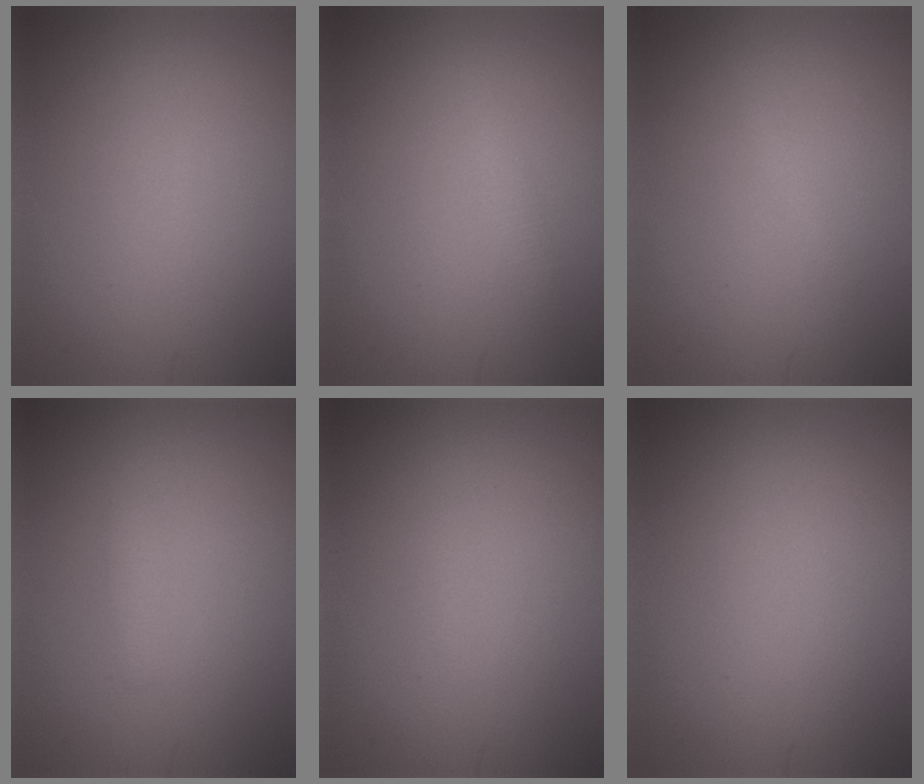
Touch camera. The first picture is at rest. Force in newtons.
{"total": 1.2, "press": 1.2, "slide": 0.0}
{"total": 0.5, "press": 0.5, "slide": 0.0}
{"total": 0.6, "press": 0.6, "slide": 0.1}
{"total": 0.0}
{"total": 0.0}